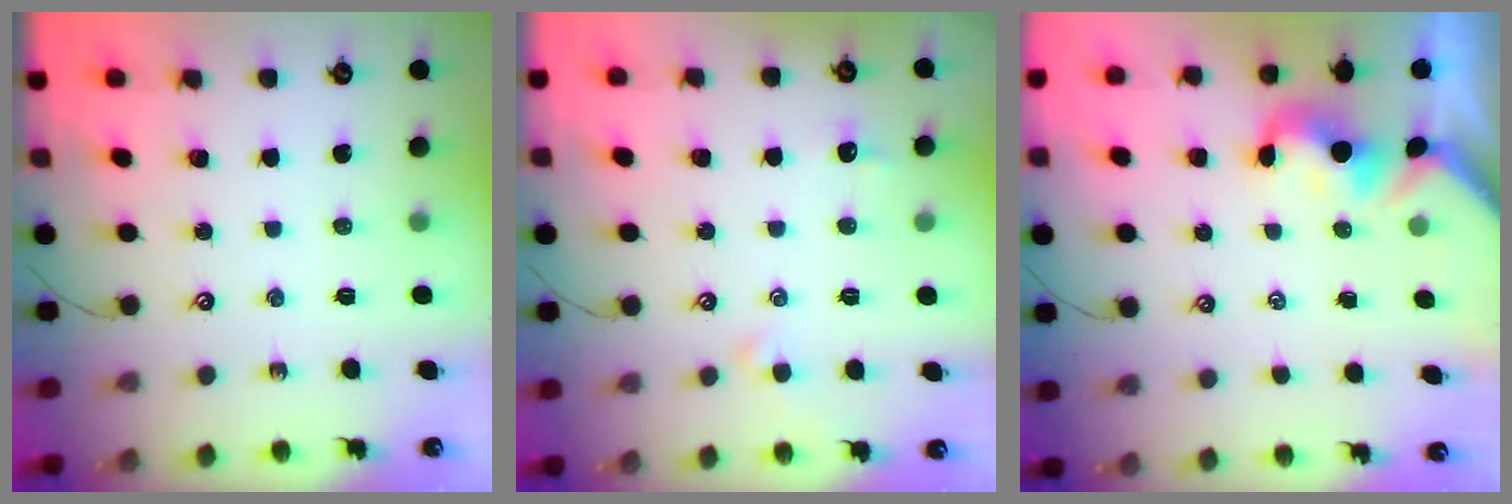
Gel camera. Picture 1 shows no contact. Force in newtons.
{"total": 1.2, "press": 1.1, "slide": 0.4}
{"total": 1.1, "press": 1.0, "slide": 0.3}